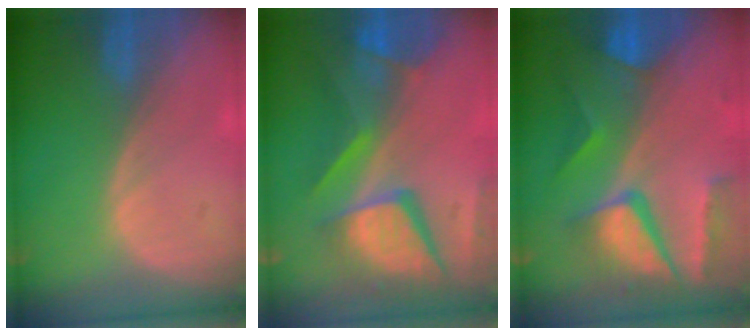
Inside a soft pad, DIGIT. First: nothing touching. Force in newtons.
{"total": 12.4, "press": 10.2, "slide": 7.1}
{"total": 10.6, "press": 8.8, "slide": 5.9}